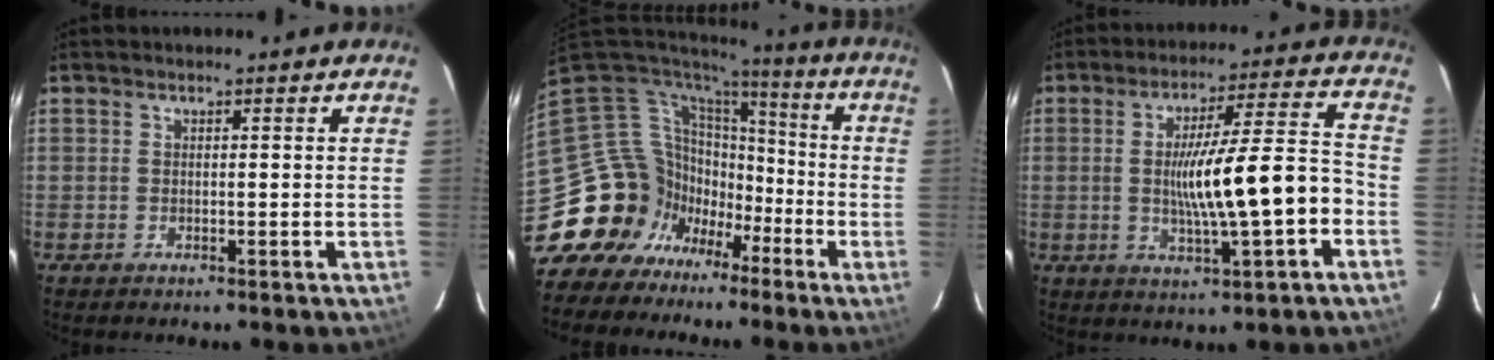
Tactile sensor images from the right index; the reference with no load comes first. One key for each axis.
{"total": 16.5, "fx": -8.5, "fy": 13.7, "fz": 3.3, "tx": -0.093, "ty": 0.038, "tz": -0.144}
{"total": 13.8, "fx": -2.9, "fy": 1.3, "fz": 13.4, "tx": -0.215, "ty": -0.002, "tz": -0.034}